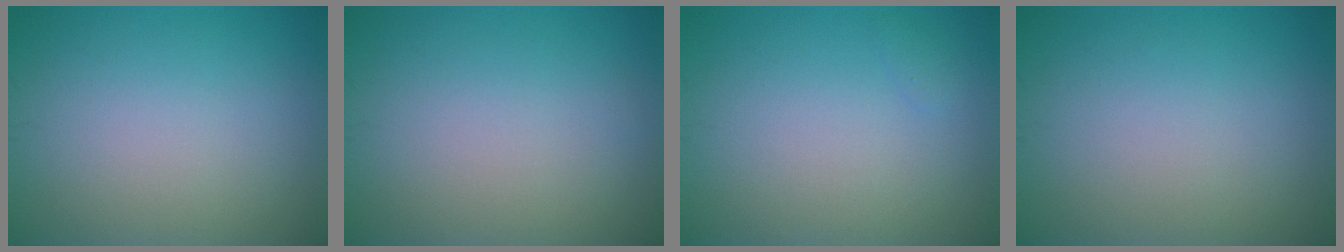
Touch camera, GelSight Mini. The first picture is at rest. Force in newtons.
{"total": 0.0}
{"total": 0.5, "press": 0.5, "slide": 0.0}
{"total": 0.0}